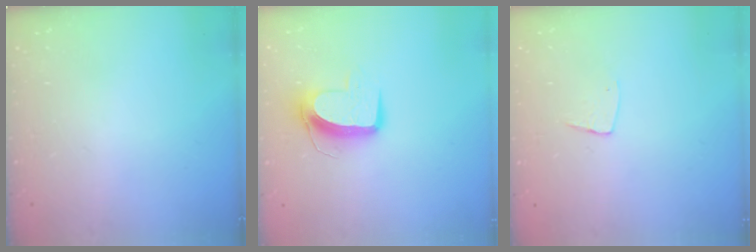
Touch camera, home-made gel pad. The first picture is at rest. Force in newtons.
{"total": 10.3, "press": 10.3, "slide": 0.2}
{"total": 5.3, "press": 5.3, "slide": 0.3}